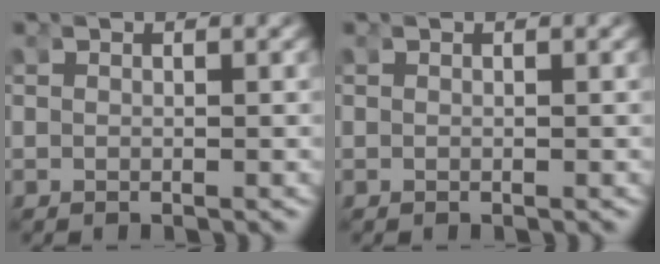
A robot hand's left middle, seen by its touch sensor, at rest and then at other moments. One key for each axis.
{"total": 0.0}